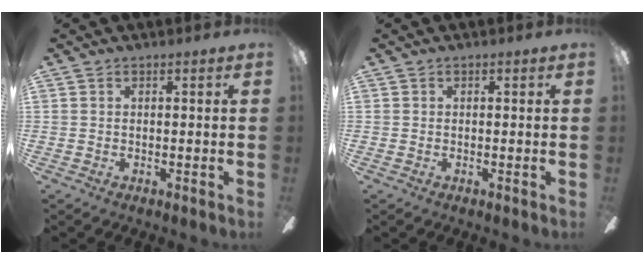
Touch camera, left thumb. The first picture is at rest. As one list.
[{"total": 0.0}]